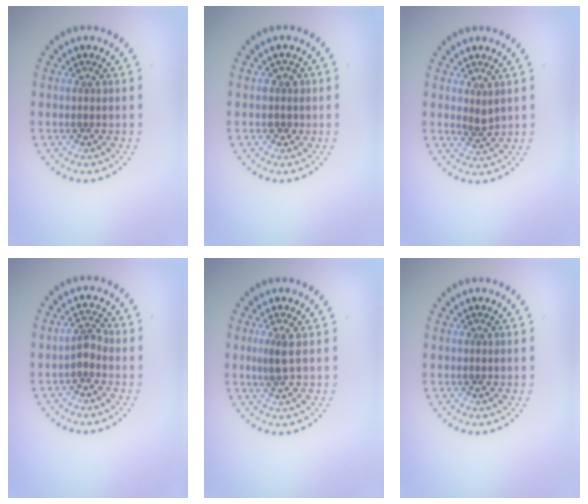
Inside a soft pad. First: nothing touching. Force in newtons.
{"total": 1.2, "press": 1.1, "slide": 0.6}
{"total": 1.2, "press": 0.9, "slide": 0.8}
{"total": 1.7, "press": 1.6, "slide": 0.7}
{"total": 1.3, "press": 1.0, "slide": 0.8}
{"total": 0.0}